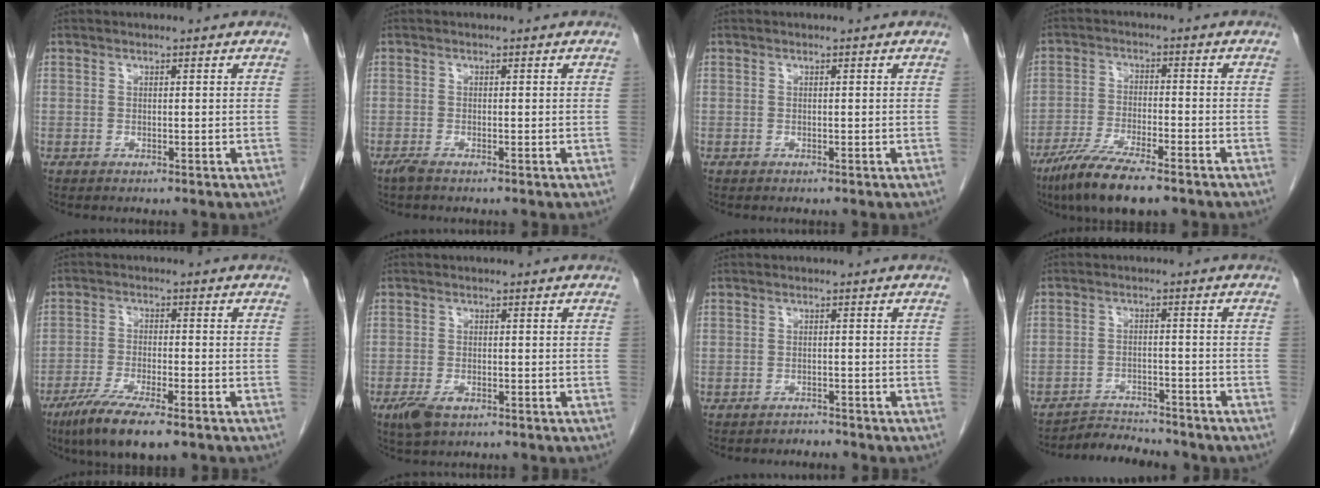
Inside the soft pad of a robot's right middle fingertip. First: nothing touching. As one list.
[{"total": 1.2, "force": [-0.9, 0.1, 0.7], "torque": [-0.021, -0.004, -0.019]}, {"total": 0.0}, {"total": 10.7, "force": [-7.8, 1.8, 7.1], "torque": [-0.130, -0.026, -0.133]}, {"total": 9.7, "force": [-6.6, 1.4, 7.0], "torque": [-0.125, -0.023, -0.108]}, {"total": 3.6, "force": [-2.0, 1.6, 2.5], "torque": [-0.052, -0.005, -0.030]}, {"total": 1.7, "force": [-1.6, 0.1, -0.5], "torque": [0.007, -0.007, -0.022]}, {"total": 6.2, "force": [-6.1, 0.9, 0.4], "torque": [-0.008, -0.001, -0.096]}]